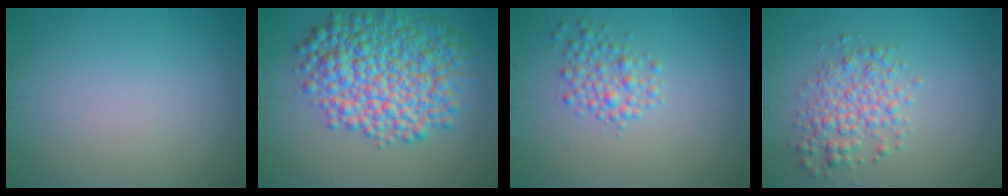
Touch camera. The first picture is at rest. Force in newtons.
{"total": 9.7, "press": 9.7, "slide": 0.1}
{"total": 2.4, "press": 2.4, "slide": 0.1}
{"total": 3.5, "press": 3.5, "slide": 0.1}